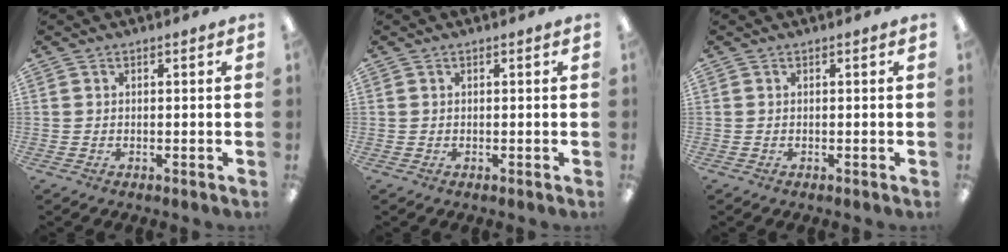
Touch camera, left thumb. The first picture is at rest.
{"total": 0.0}
{"total": 0.0}